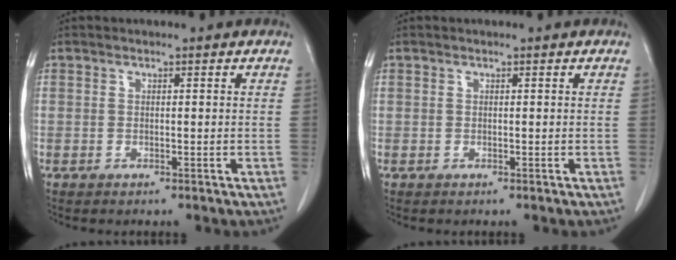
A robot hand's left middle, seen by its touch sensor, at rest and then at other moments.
{"total": 0.0}